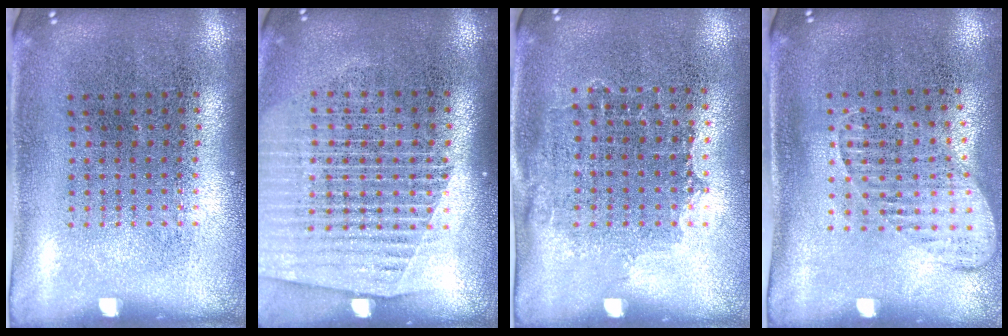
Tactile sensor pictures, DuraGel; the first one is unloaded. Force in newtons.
{"total": 1.6, "press": 1.5, "slide": 0.5}
{"total": 1.0, "press": 0.9, "slide": 0.5}
{"total": 1.3, "press": 1.1, "slide": 0.7}